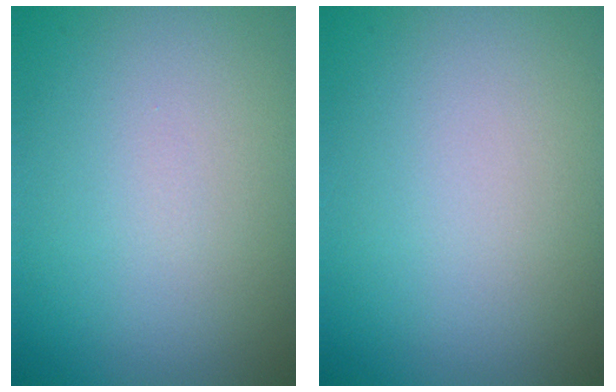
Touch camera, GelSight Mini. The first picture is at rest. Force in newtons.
{"total": 0.0}